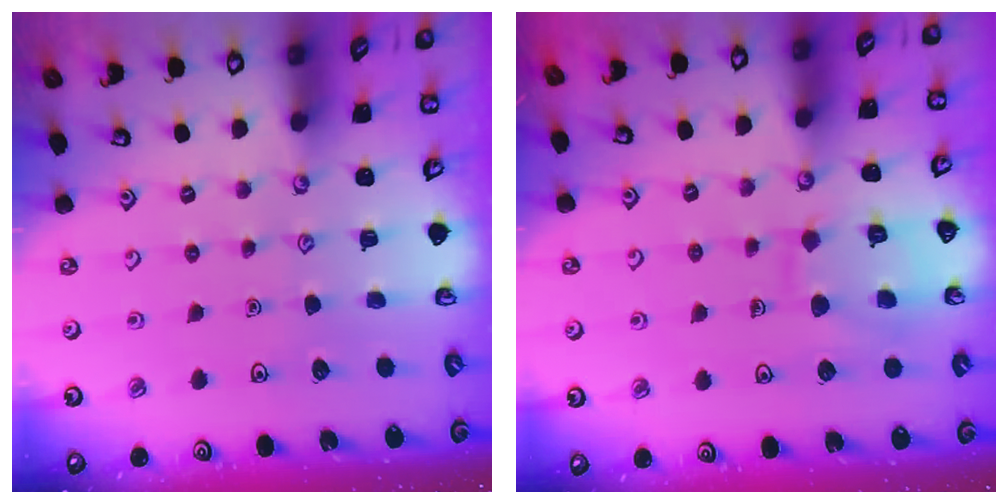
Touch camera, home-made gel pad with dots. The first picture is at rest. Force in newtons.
{"total": 10.0, "press": 10.0, "slide": 0.4}